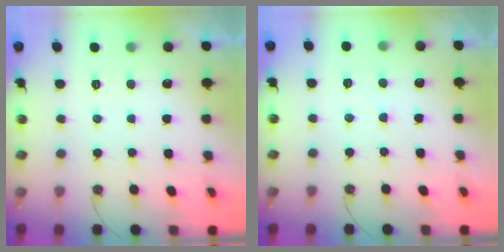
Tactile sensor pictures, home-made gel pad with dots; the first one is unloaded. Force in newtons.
{"total": 2.4, "press": 2.4, "slide": 0.4}